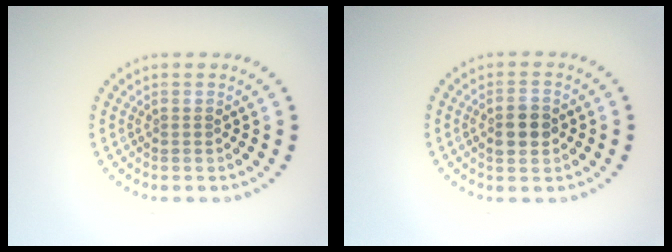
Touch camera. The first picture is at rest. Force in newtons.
{"total": 2.8, "press": 2.8, "slide": 0.2}